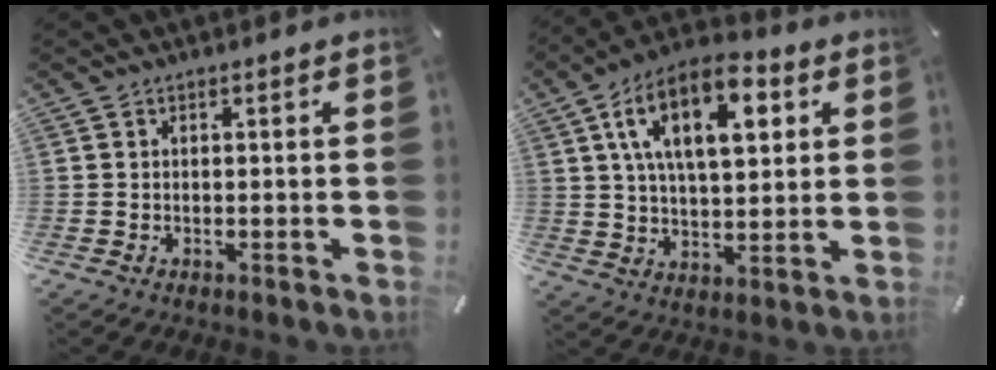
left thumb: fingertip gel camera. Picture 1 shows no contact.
{"total": 15.9, "force": [6.3, 8.5, 11.8], "torque": [-0.195, -0.006, 0.105]}